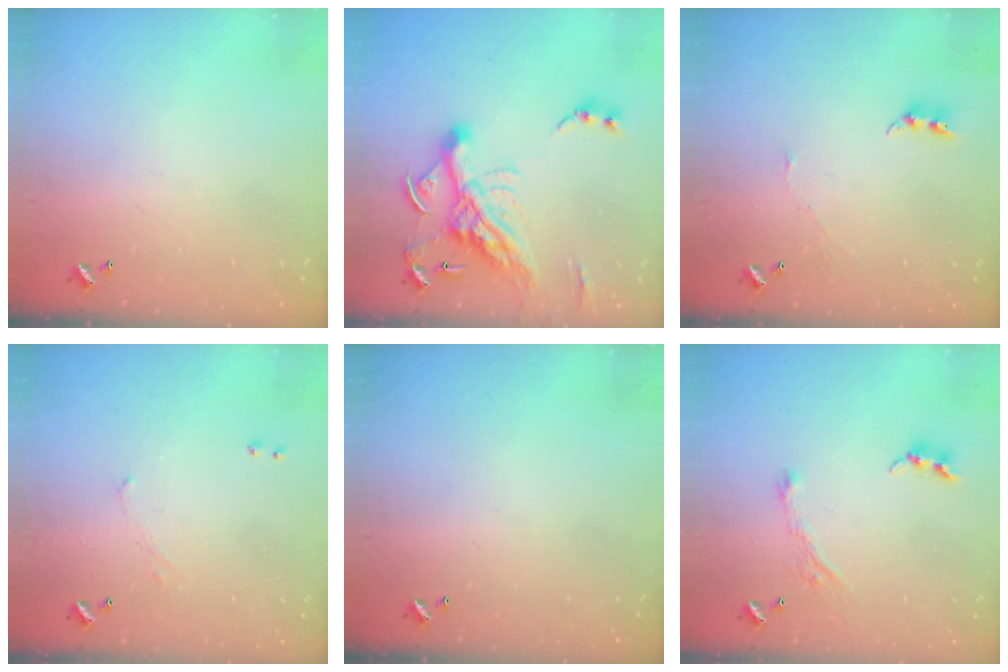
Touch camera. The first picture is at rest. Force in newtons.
{"total": 18.2, "press": 18.0, "slide": 2.7}
{"total": 4.6, "press": 4.6, "slide": 0.5}
{"total": 1.2, "press": 1.1, "slide": 0.5}
{"total": 0.0}
{"total": 3.7, "press": 3.7, "slide": 0.2}